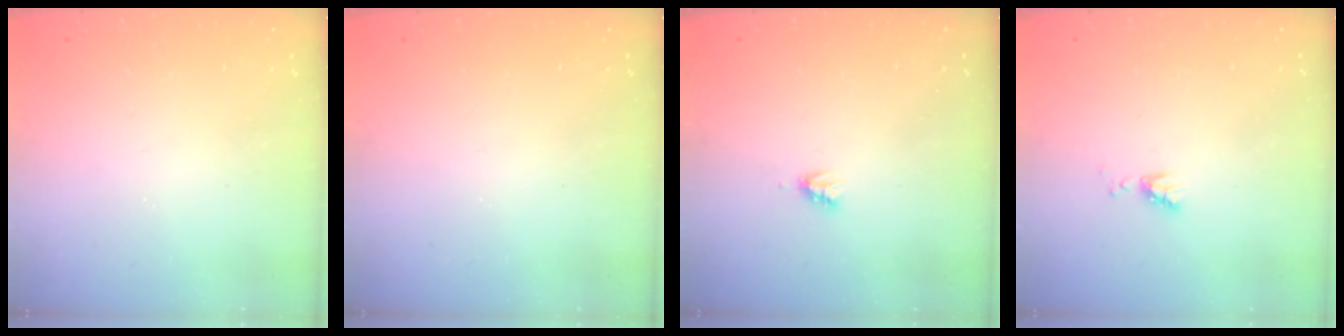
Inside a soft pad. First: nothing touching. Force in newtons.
{"total": 0.0}
{"total": 2.2, "press": 2.2, "slide": 0.3}
{"total": 4.3, "press": 4.2, "slide": 0.7}